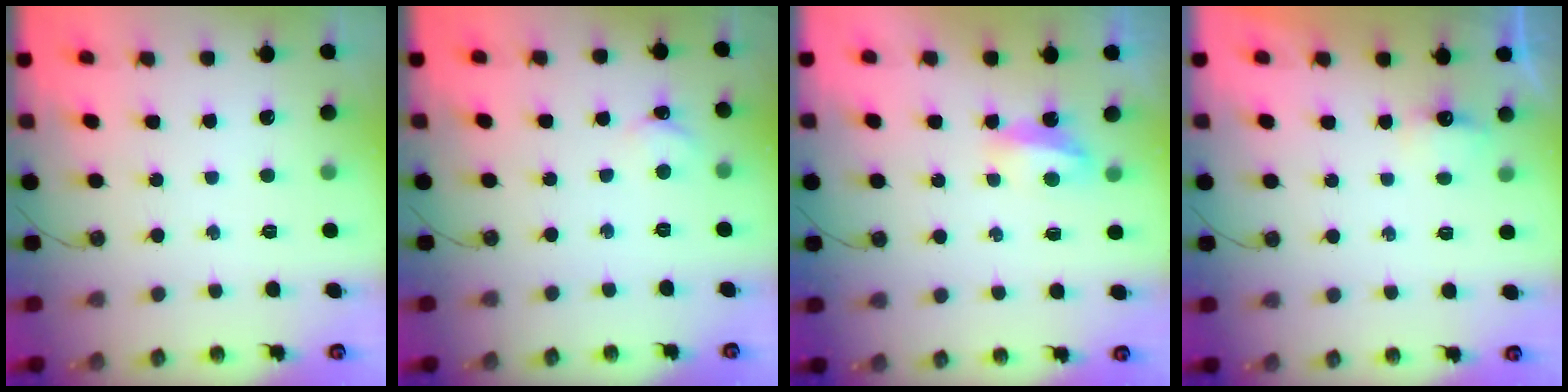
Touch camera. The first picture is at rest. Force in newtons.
{"total": 1.7, "press": 1.7, "slide": 0.2}
{"total": 5.0, "press": 4.9, "slide": 0.6}
{"total": 3.9, "press": 3.9, "slide": 0.7}